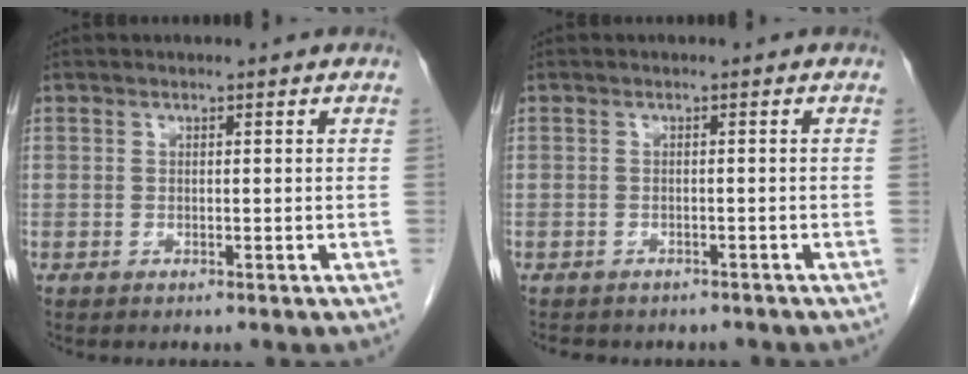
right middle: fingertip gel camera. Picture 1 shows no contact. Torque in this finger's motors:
{"motor_torque": [0.06, -0.06, 0.01, 0.03]}